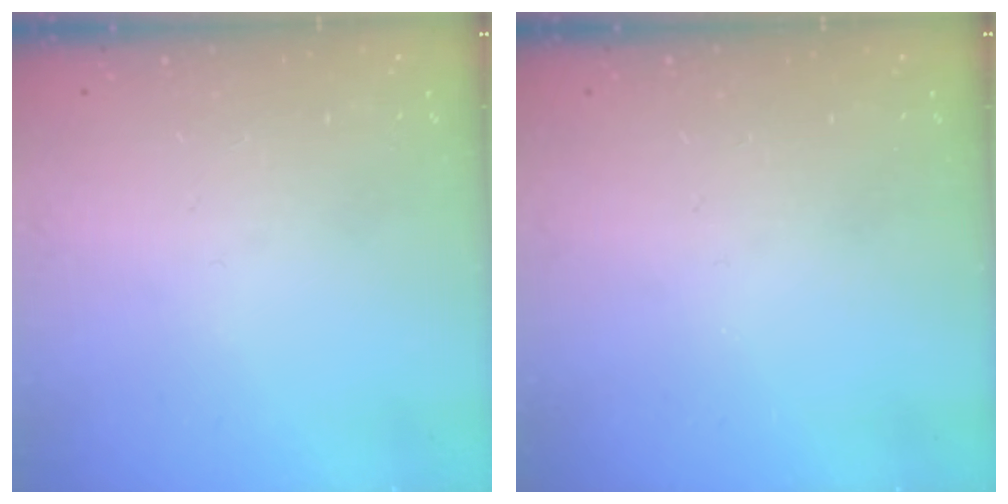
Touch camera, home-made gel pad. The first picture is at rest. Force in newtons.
{"total": 0.0}